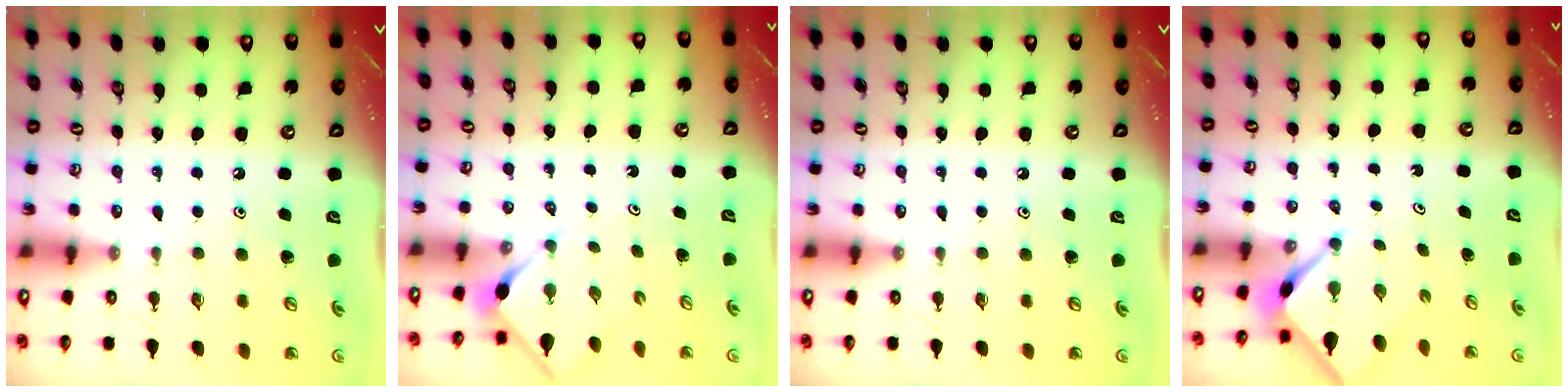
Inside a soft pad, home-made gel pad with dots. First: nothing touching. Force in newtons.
{"total": 2.8, "press": 2.8, "slide": 0.4}
{"total": 0.0}
{"total": 3.1, "press": 3.1, "slide": 0.3}